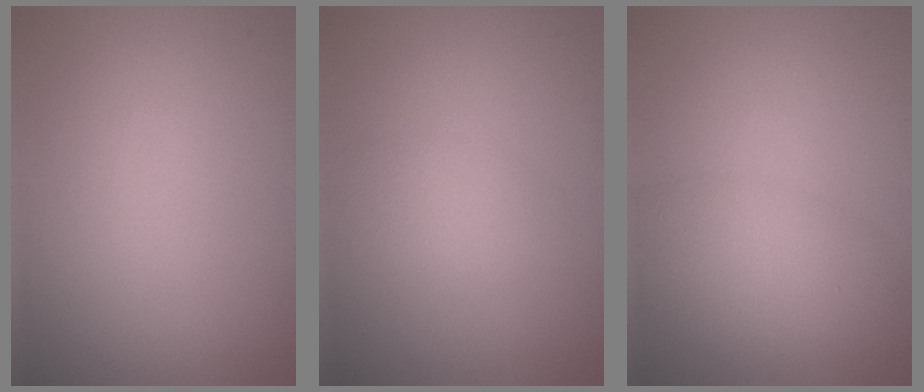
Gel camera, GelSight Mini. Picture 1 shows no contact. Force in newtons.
{"total": 1.8, "press": 1.8, "slide": 0.1}
{"total": 3.8, "press": 3.8, "slide": 0.1}